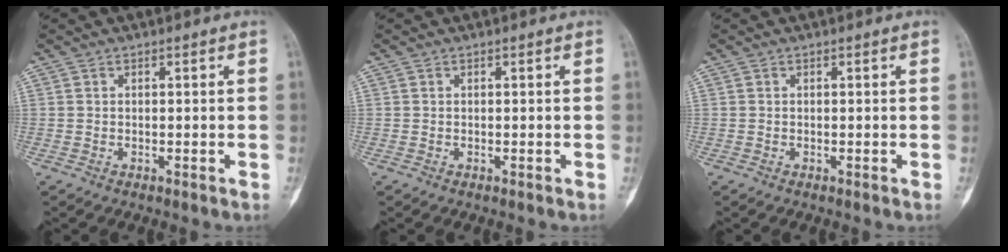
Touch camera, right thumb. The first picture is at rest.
{"total": 0.0}
{"total": 0.0}